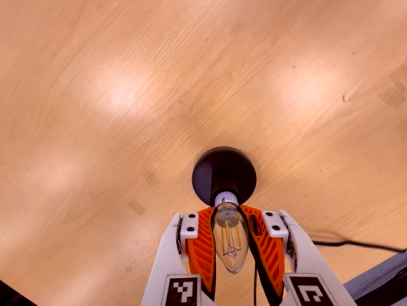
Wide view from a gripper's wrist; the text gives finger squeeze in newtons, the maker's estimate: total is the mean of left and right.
{"total": 25.3, "left": 27.1, "right": 23.4}